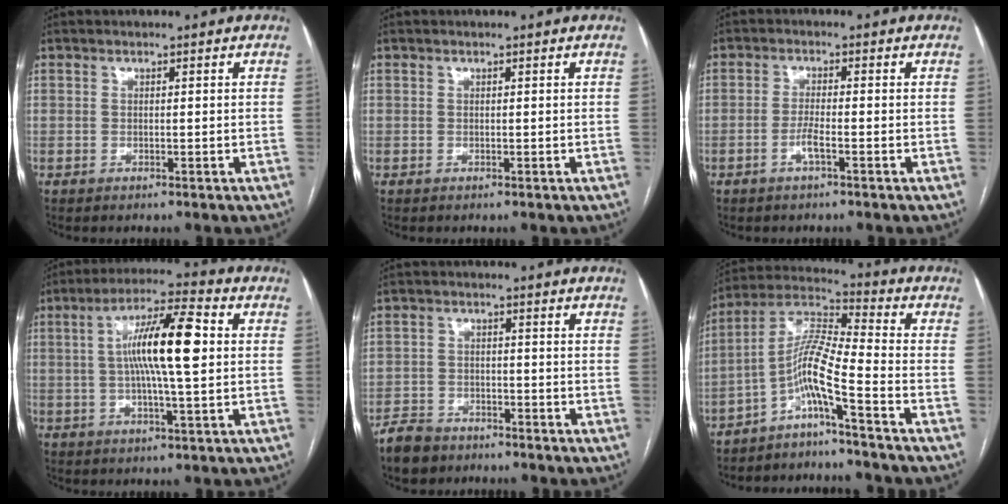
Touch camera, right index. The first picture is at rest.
{"total": 0.0}
{"total": 2.5, "force": [-1.2, 0.0, 2.2], "torque": [-0.043, -0.001, -0.028]}
{"total": 12.5, "force": [1.3, 1.3, 12.4], "torque": [-0.218, 0.016, 0.017]}
{"total": 5.3, "force": [-4.4, 2.8, 1.3], "torque": [-0.029, -0.002, -0.082]}
{"total": 8.6, "force": [-4.9, -0.9, 7.0], "torque": [-0.146, 0.014, -0.102]}